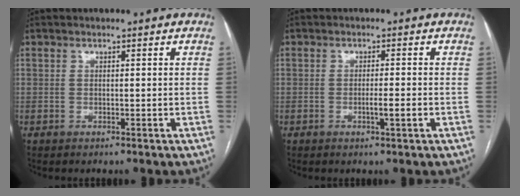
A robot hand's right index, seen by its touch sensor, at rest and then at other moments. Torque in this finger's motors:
{"motor_torque": [0.49, -0.02, 0.14, 0.04]}